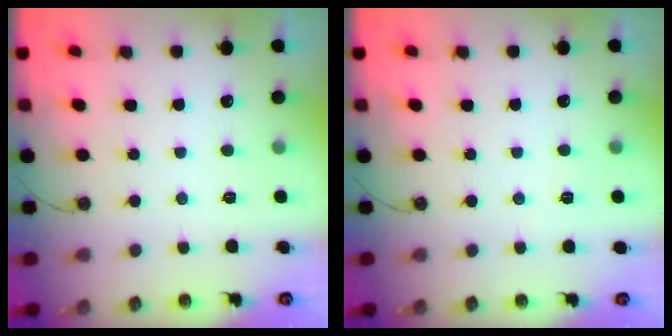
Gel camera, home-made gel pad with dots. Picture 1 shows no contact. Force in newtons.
{"total": 2.5, "press": 1.1, "slide": 2.2}